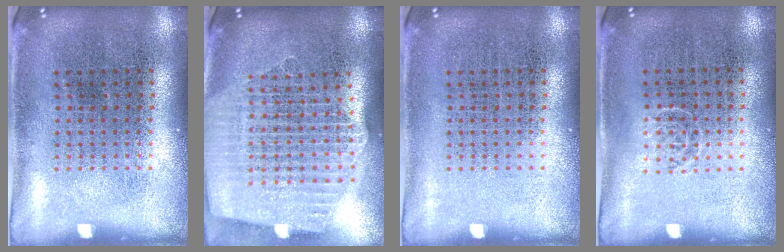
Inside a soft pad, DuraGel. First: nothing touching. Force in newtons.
{"total": 2.5, "press": 2.1, "slide": 1.3}
{"total": 0.0}
{"total": 0.6, "press": 0.4, "slide": 0.5}